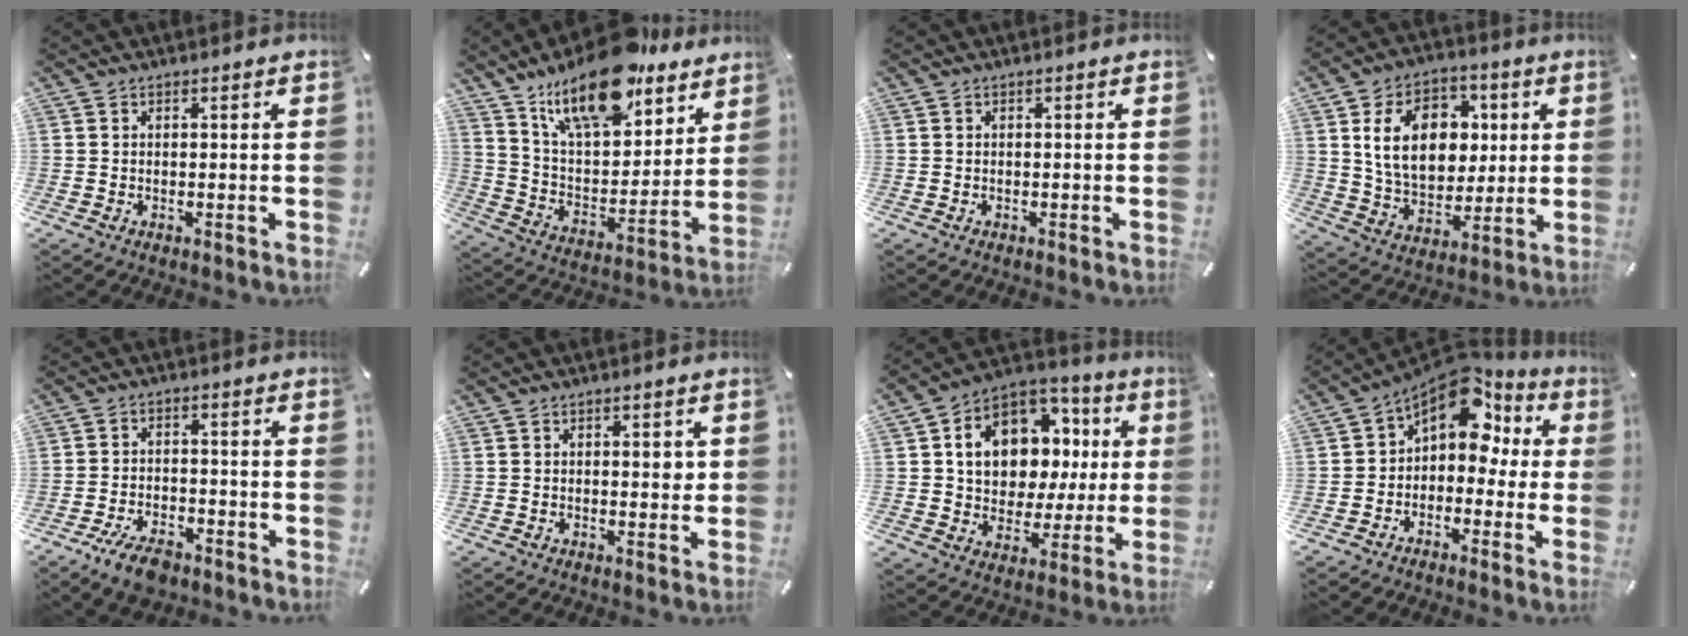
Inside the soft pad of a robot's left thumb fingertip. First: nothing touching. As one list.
[{"total": 19.3, "force": [15.1, 7.8, 9.1], "torque": [-0.163, -0.096, 0.265]}, {"total": 0.0}, {"total": 16.0, "force": [3.7, 12.0, 9.9], "torque": [-0.173, 0.011, 0.070]}, {"total": 6.5, "force": [-4.5, 3.1, 3.5], "torque": [-0.070, 0.021, -0.082]}, {"total": 2.5, "force": [0.7, 1.2, 2.0], "torque": [-0.017, -0.004, 0.006]}, {"total": 14.5, "force": [4.0, 11.2, 8.4], "torque": [-0.142, -0.026, 0.077]}, {"total": 12.5, "force": [6.1, 7.5, 7.9], "torque": [-0.123, -0.040, 0.105]}]